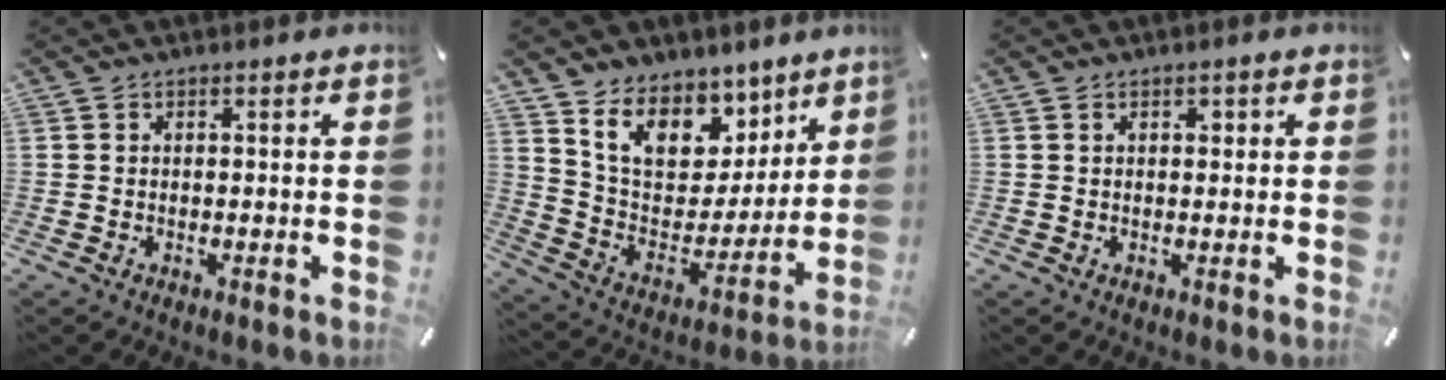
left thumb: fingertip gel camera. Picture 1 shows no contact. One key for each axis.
{"total": 14.0, "fx": 9.6, "fy": 9.3, "fz": 4.4, "tx": -0.085, "ty": -0.077, "tz": 0.180}
{"total": 1.3, "fx": 0.3, "fy": 0.8, "fz": 0.9, "tx": -0.019, "ty": 0.006, "tz": 0.004}